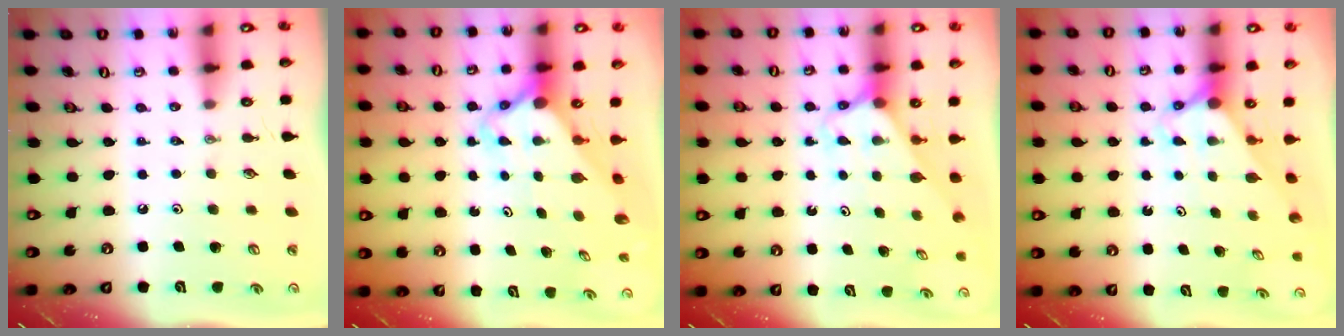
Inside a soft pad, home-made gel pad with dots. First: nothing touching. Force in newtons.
{"total": 3.9, "press": 3.9, "slide": 0.3}
{"total": 2.5, "press": 2.5, "slide": 0.2}
{"total": 2.9, "press": 2.9, "slide": 0.0}